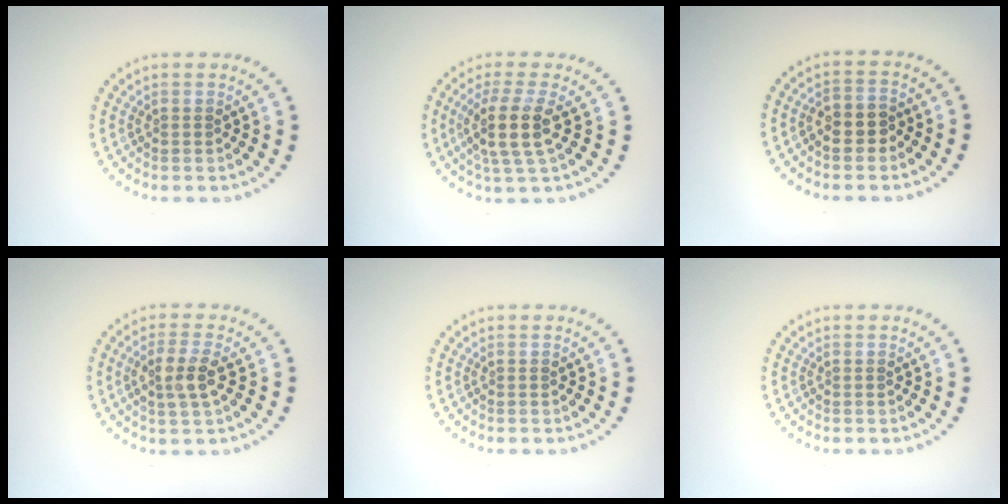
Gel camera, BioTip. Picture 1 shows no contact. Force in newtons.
{"total": 3.9, "press": 3.2, "slide": 2.3}
{"total": 2.0, "press": 1.9, "slide": 0.6}
{"total": 2.8, "press": 2.6, "slide": 1.1}
{"total": 0.0}
{"total": 0.0}